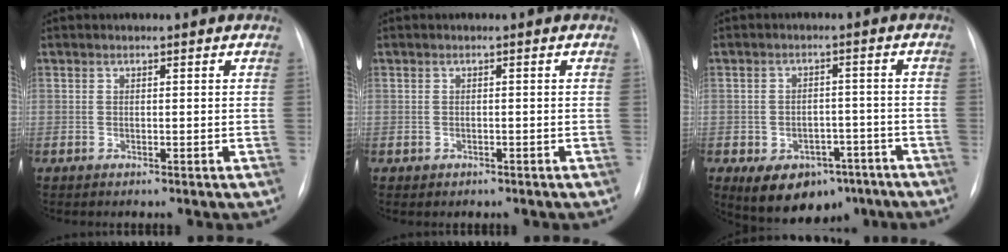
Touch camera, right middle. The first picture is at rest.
{"total": 0.7, "force": [-0.4, 0.6, 0.1], "torque": [-0.005, 0.002, -0.003]}
{"total": 10.4, "force": [-6.2, 6.9, 4.9], "torque": [-0.066, 0.022, -0.079]}